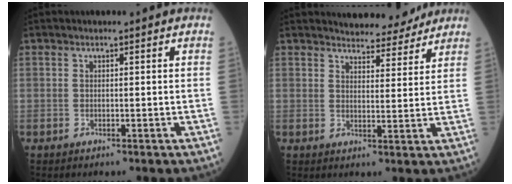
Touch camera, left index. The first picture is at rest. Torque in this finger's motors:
{"motor_torque": [0.78, -0.68, 0.02, 0.00]}